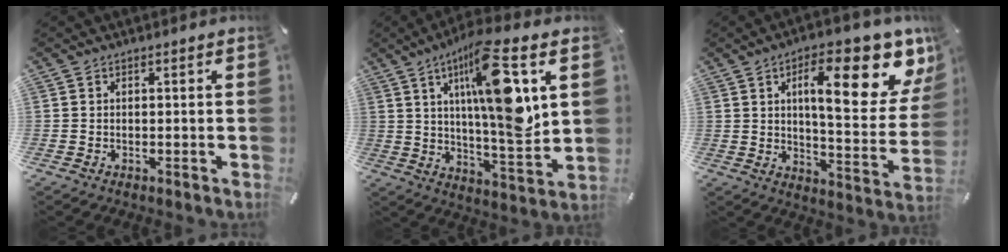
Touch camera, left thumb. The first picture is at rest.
{"total": 20.8, "force": [7.8, 5.8, 18.4], "torque": [-0.306, -0.041, 0.109]}
{"total": 20.6, "force": [9.5, 7.1, 16.8], "torque": [-0.238, -0.055, 0.143]}